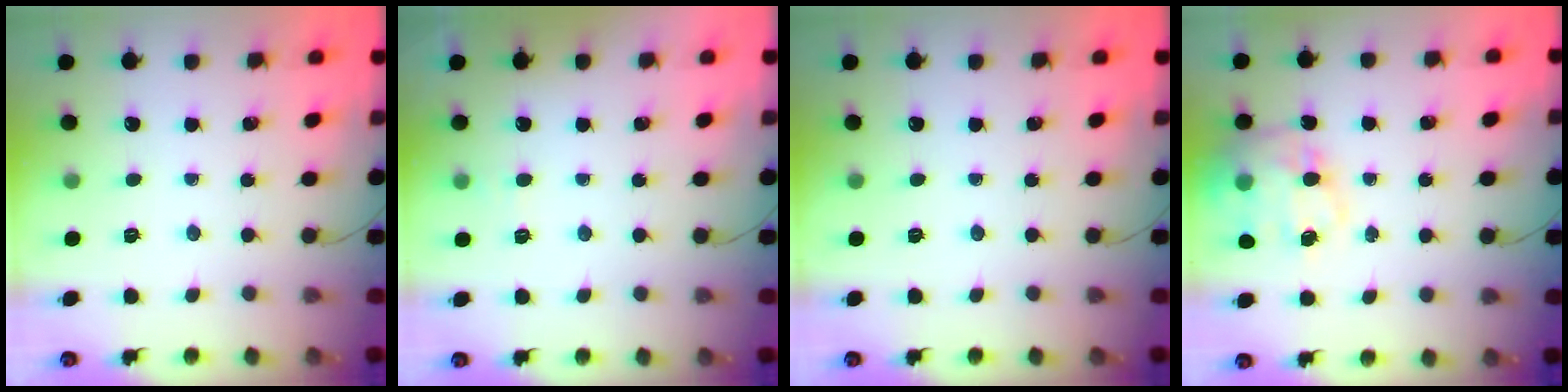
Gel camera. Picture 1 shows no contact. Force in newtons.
{"total": 5.0, "press": 4.8, "slide": 1.2}
{"total": 0.0}
{"total": 16.9, "press": 16.5, "slide": 3.8}